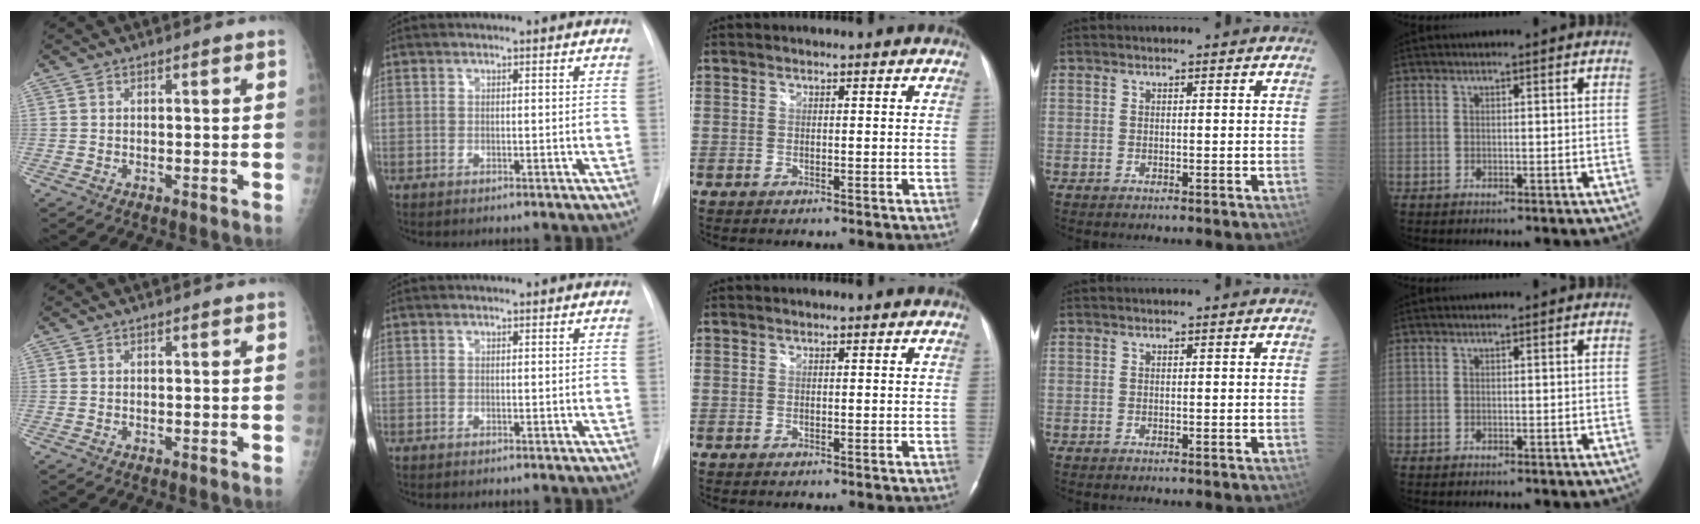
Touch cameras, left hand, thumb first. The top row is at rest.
{}